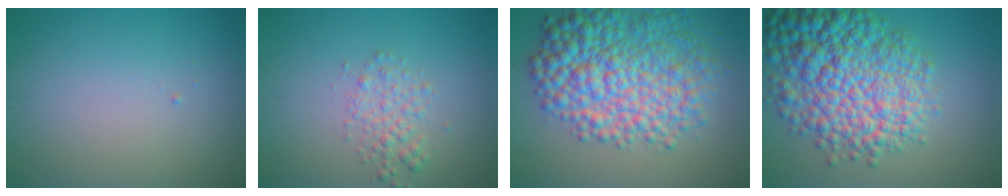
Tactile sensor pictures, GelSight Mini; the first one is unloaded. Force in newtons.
{"total": 2.2, "press": 2.2, "slide": 0.1}
{"total": 9.9, "press": 9.9, "slide": 0.1}
{"total": 11.6, "press": 11.6, "slide": 0.2}